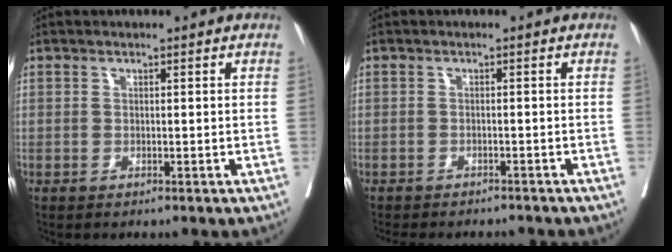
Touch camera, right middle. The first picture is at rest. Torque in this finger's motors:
{"motor_torque": [0.57, -0.60, 0.08, 0.03]}